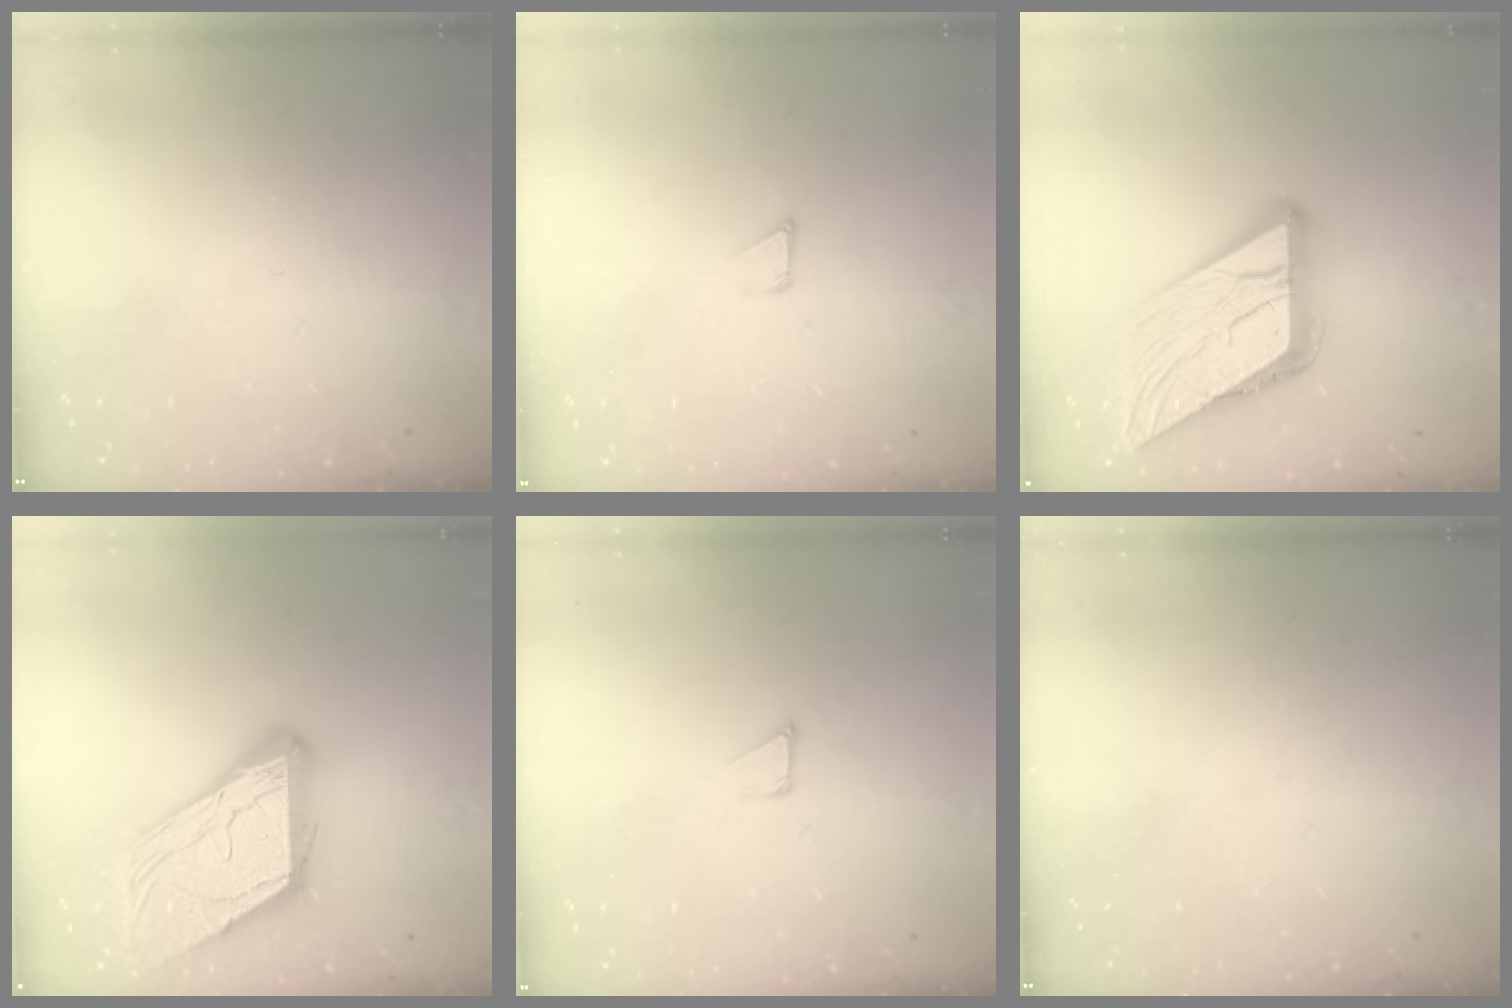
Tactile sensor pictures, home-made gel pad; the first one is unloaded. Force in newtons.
{"total": 1.7, "press": 1.7, "slide": 0.0}
{"total": 17.1, "press": 17.1, "slide": 1.8}
{"total": 18.5, "press": 18.4, "slide": 1.9}
{"total": 1.2, "press": 1.2, "slide": 0.0}
{"total": 0.0}